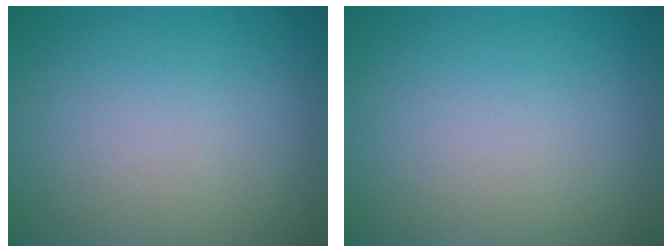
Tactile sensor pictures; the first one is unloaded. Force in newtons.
{"total": 0.0}